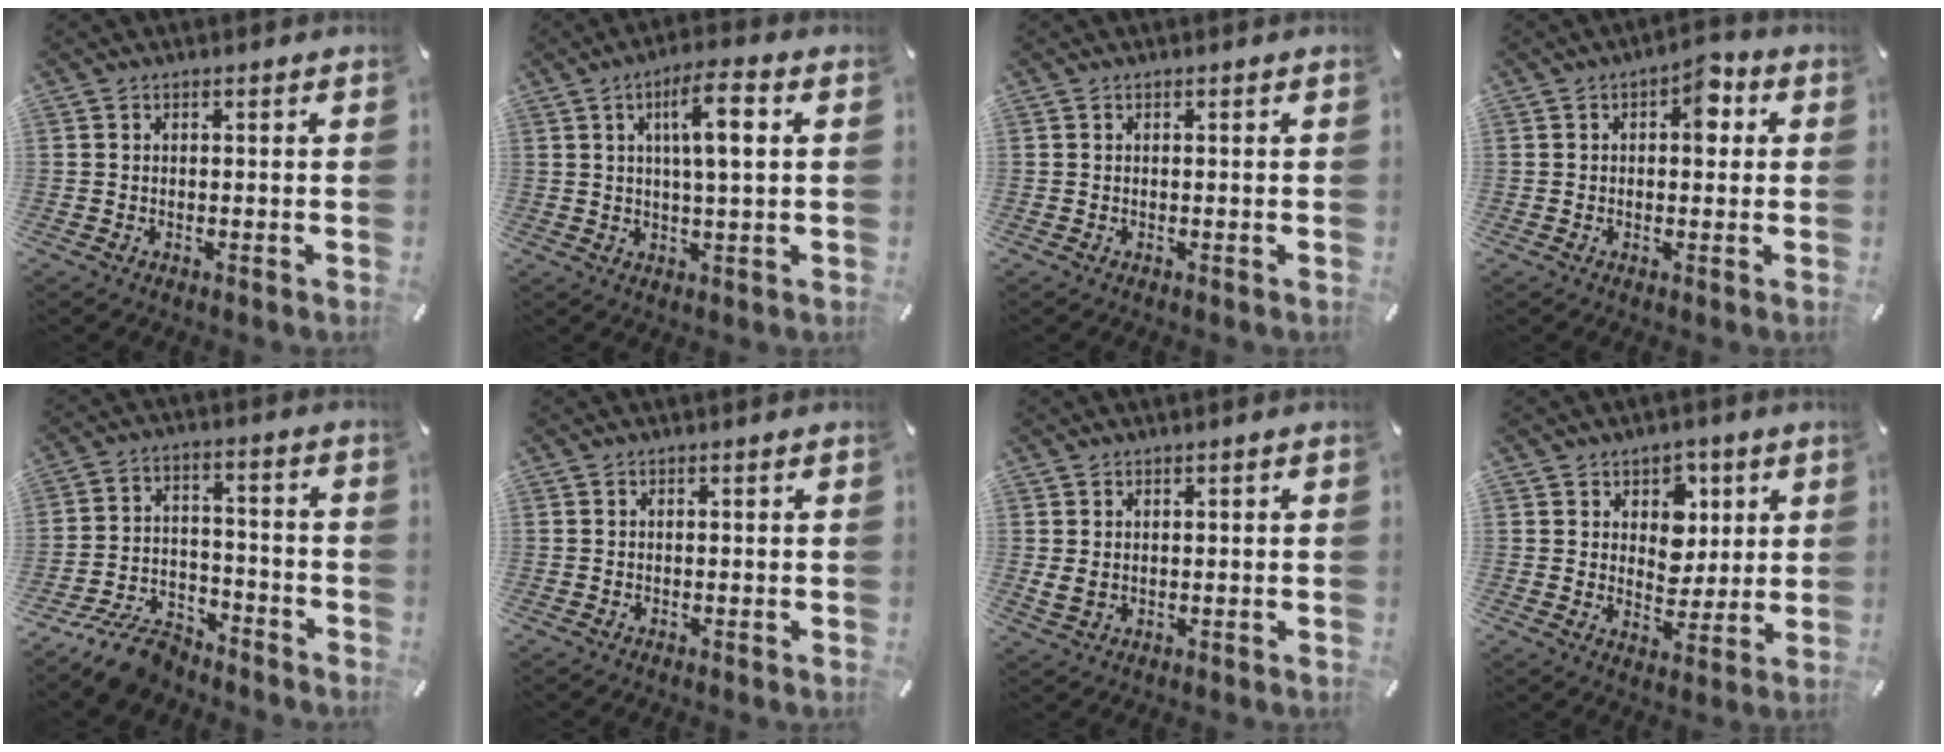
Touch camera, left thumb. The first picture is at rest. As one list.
[{"total": 9.5, "force": [2.5, 2.1, 9.0], "torque": [-0.157, 0.004, 0.035]}, {"total": 0.0}, {"total": 5.6, "force": [1.1, 3.1, 4.6], "torque": [-0.045, -0.004, 0.007]}, {"total": 10.4, "force": [-8.7, 4.4, 3.8], "torque": [-0.059, 0.055, -0.161]}, {"total": 0.0}, {"total": 2.5, "force": [0.5, 1.9, 1.6], "torque": [-0.023, 0.000, 0.008]}, {"total": 8.1, "force": [3.0, 7.0, 2.7], "torque": [-0.033, -0.019, 0.053]}]